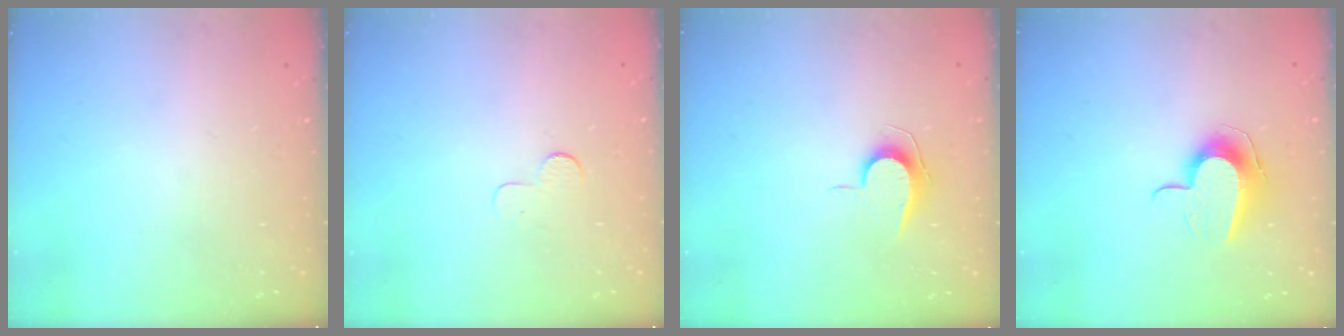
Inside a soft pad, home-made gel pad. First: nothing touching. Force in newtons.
{"total": 2.9, "press": 2.9, "slide": 0.3}
{"total": 6.8, "press": 6.8, "slide": 0.7}
{"total": 10.0, "press": 10.0, "slide": 1.2}